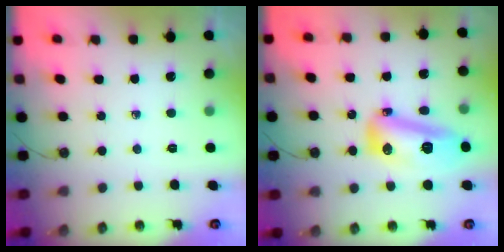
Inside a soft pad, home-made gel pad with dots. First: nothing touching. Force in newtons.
{"total": 15.0, "press": 14.9, "slide": 1.4}